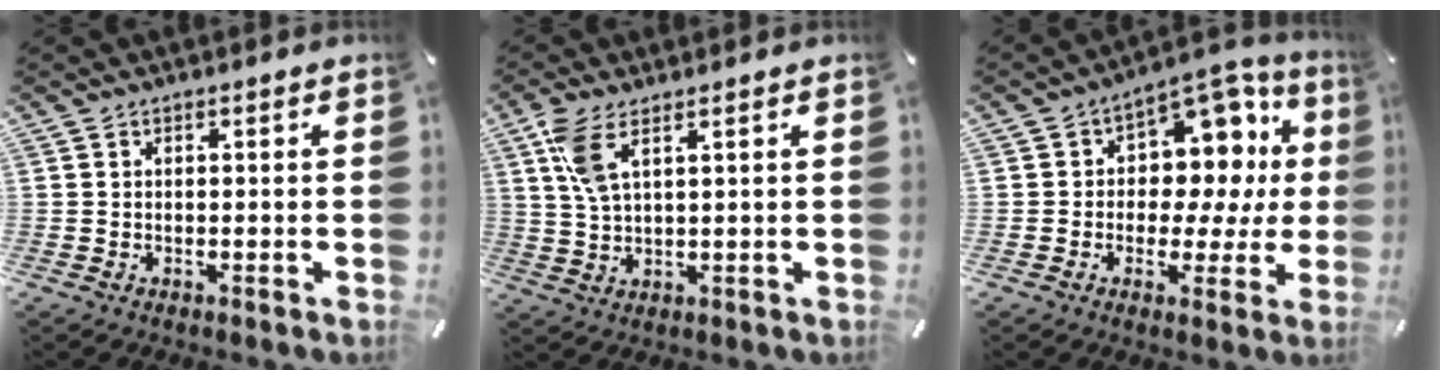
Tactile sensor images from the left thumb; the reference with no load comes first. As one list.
[{"total": 6.3, "force": [3.0, 2.2, 5.1], "torque": [-0.118, -0.002, 0.052]}, {"total": 10.5, "force": [3.4, 8.4, 5.4], "torque": [-0.058, -0.042, 0.066]}]